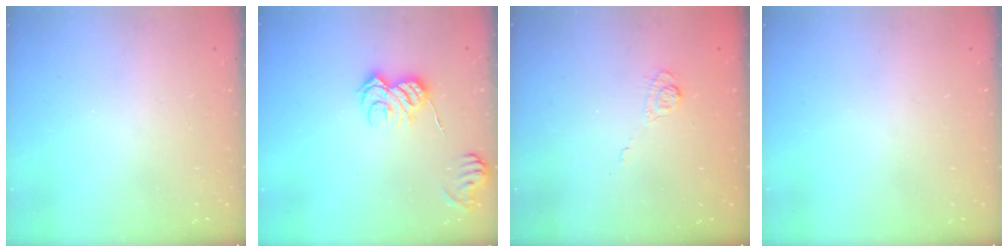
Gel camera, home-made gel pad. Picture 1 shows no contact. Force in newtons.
{"total": 8.2, "press": 8.2, "slide": 0.5}
{"total": 3.4, "press": 3.1, "slide": 1.5}
{"total": 0.0}